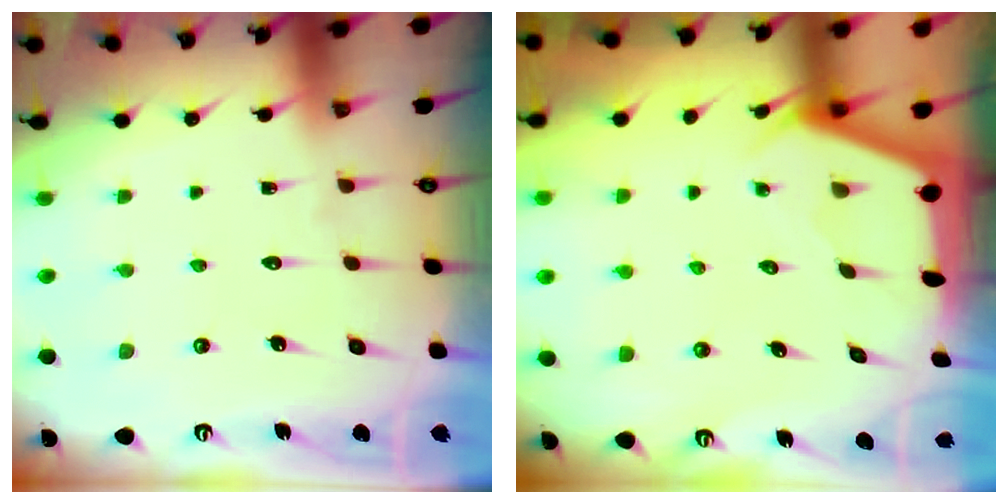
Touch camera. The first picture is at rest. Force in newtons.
{"total": 2.5, "press": 2.5, "slide": 0.3}